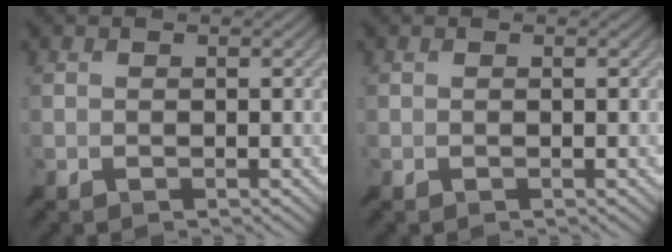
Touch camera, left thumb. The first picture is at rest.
{"total": 0.0}